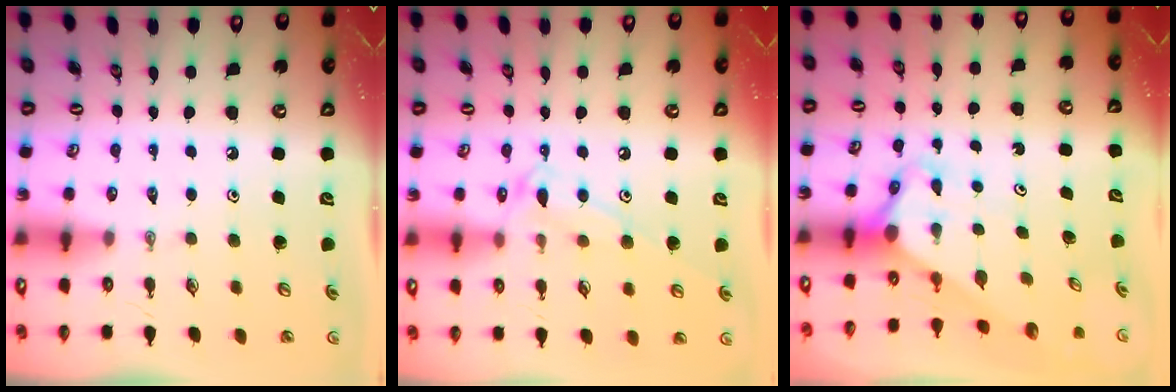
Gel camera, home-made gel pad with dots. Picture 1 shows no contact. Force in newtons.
{"total": 12.3, "press": 12.3, "slide": 0.9}
{"total": 2.9, "press": 2.9, "slide": 0.3}